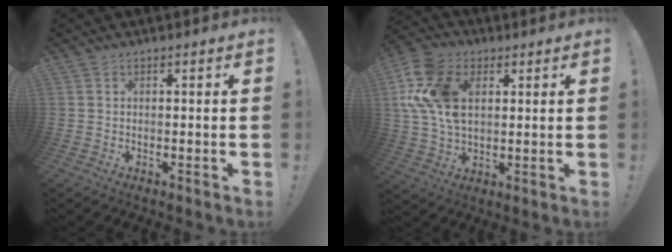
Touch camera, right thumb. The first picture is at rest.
{"total": 17.5, "force": [4.6, 11.8, 12.2], "torque": [-0.255, -0.005, 0.087]}